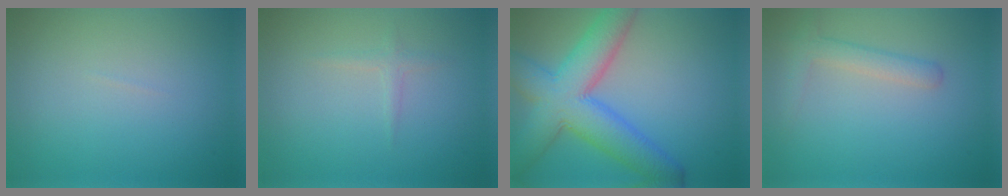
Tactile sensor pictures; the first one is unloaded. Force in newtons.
{"total": 0.9, "press": 0.9, "slide": 0.0}
{"total": 9.2, "press": 9.2, "slide": 0.3}
{"total": 2.2, "press": 2.2, "slide": 0.2}